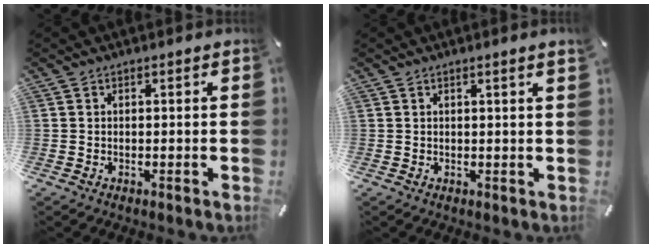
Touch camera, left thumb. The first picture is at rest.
{"total": 1.5, "force": [0.8, -0.1, 1.2], "torque": [-0.022, -0.002, 0.014]}